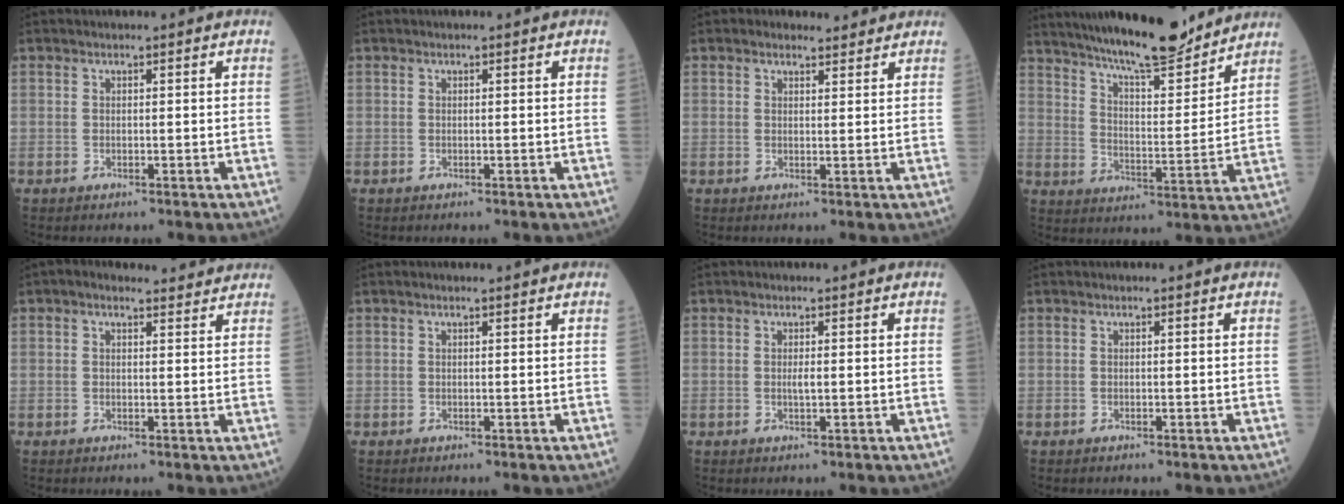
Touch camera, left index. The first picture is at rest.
{"total": 0.0}
{"total": 1.7, "force": [1.3, 1.0, 0.1], "torque": [-0.007, 0.004, 0.016]}
{"total": 16.6, "force": [14.5, 1.8, 7.8], "torque": [-0.128, -0.010, 0.227]}
{"total": 3.2, "force": [2.6, 1.3, 1.2], "torque": [-0.021, 0.016, 0.029]}
{"total": 0.0}
{"total": 1.1, "force": [-0.8, 0.0, 0.7], "torque": [-0.018, -0.009, -0.012]}
{"total": 0.0}